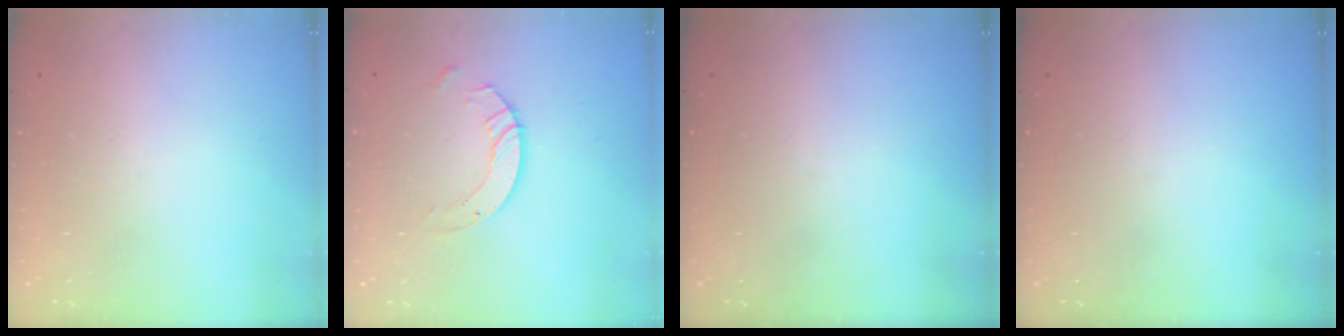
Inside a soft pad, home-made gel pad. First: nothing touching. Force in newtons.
{"total": 5.0, "press": 5.0, "slide": 0.3}
{"total": 0.0}
{"total": 0.0}